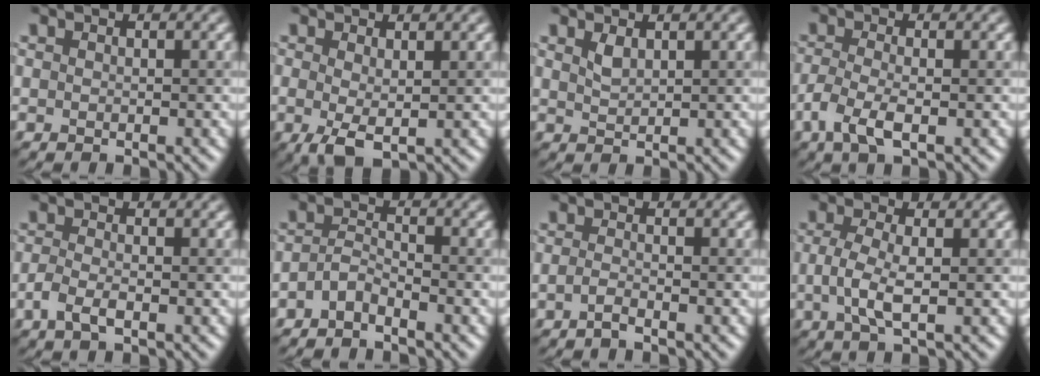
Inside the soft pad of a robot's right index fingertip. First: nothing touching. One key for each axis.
{"total": 2.6, "fx": 0.1, "fy": 1.2, "fz": 2.3, "tx": -0.051, "ty": -0.001, "tz": 0.001}
{"total": 1.3, "fx": 1.1, "fy": 0.4, "fz": 0.4, "tx": -0.010, "ty": 0.006, "tz": 0.025}
{"total": 2.8, "fx": -1.0, "fy": 1.1, "fz": 2.4, "tx": -0.056, "ty": 0.005, "tz": -0.027}
{"total": 1.7, "fx": -0.7, "fy": 0.7, "fz": 1.4, "tx": -0.032, "ty": 0.005, "tz": -0.020}
{"total": 1.4, "fx": -1.0, "fy": 0.5, "fz": 0.8, "tx": -0.017, "ty": 0.010, "tz": -0.027}
{"total": 0.9, "fx": -0.6, "fy": 0.2, "fz": 0.7, "tx": -0.007, "ty": 0.004, "tz": -0.019}
{"total": 2.7, "fx": 0.0, "fy": 0.7, "fz": 2.6, "tx": -0.055, "ty": 0.004, "tz": -0.001}